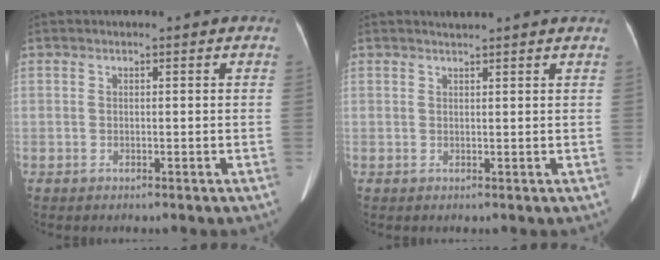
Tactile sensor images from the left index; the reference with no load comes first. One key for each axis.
{"total": 2.0, "fx": 1.9, "fy": -0.5, "fz": 0.4, "tx": -0.011, "ty": 0.008, "tz": 0.028}